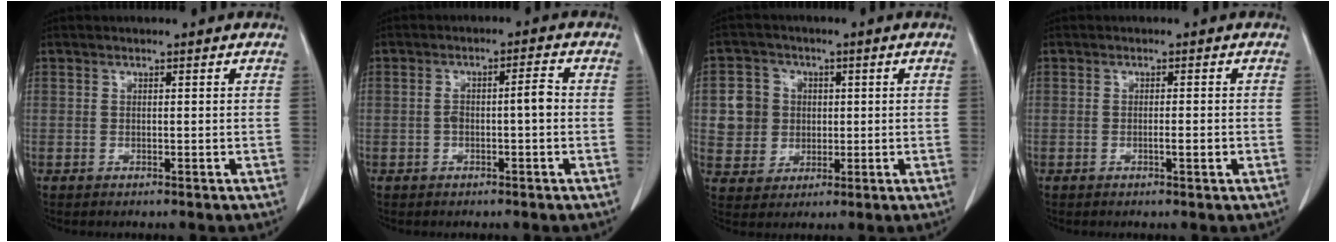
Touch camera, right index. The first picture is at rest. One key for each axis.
{"total": 3.7, "fx": -0.5, "fy": 0.6, "fz": 3.6, "tx": -0.065, "ty": 0.016, "tz": -0.005}
{"total": 6.9, "fx": 0.9, "fy": 6.6, "fz": 1.5, "tx": -0.037, "ty": 0.020, "tz": 0.023}
{"total": 1.5, "fx": -0.5, "fy": 0.1, "fz": 1.4, "tx": -0.023, "ty": 0.000, "tz": -0.008}